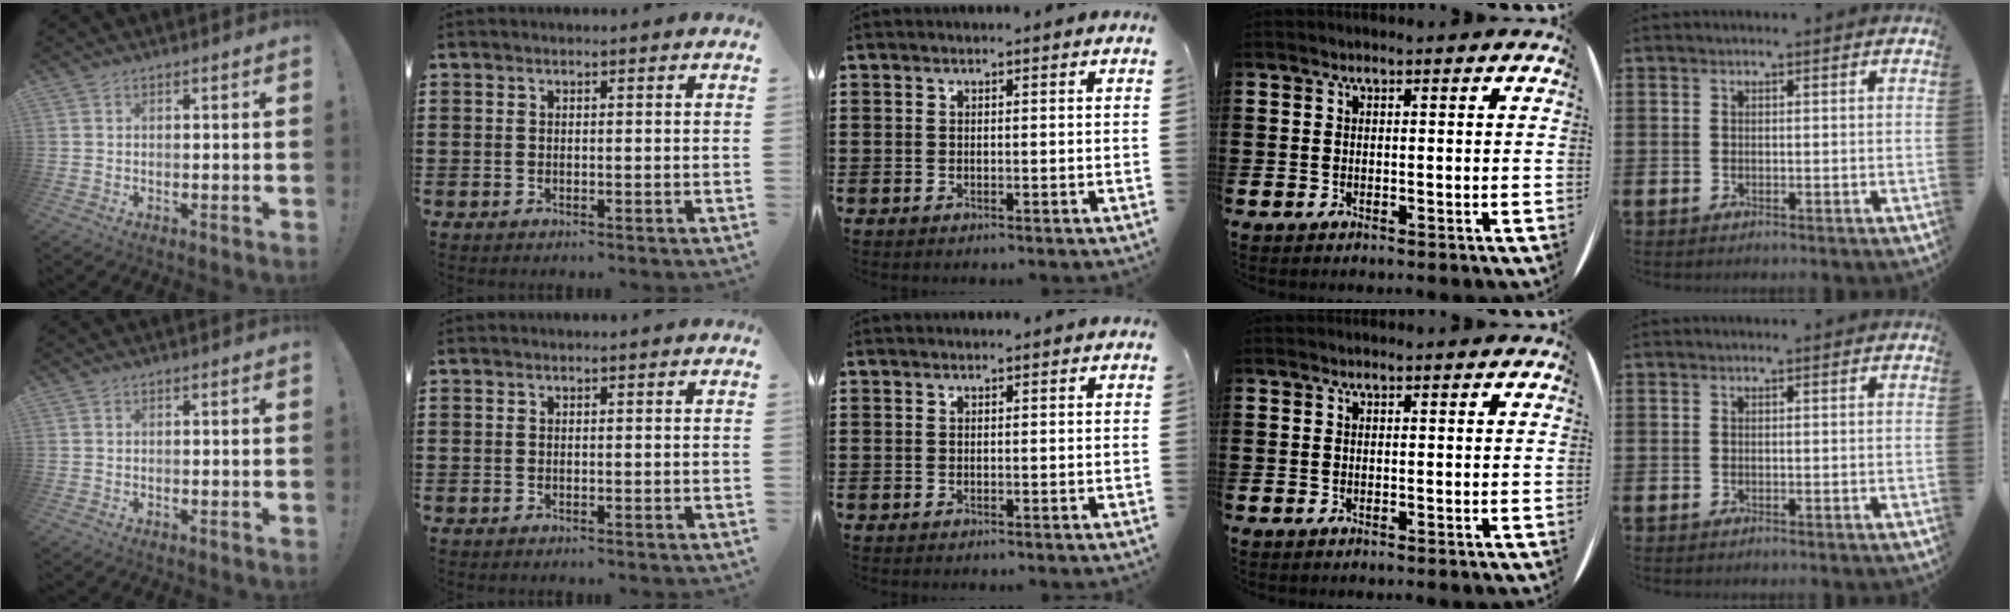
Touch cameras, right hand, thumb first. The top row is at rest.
{}